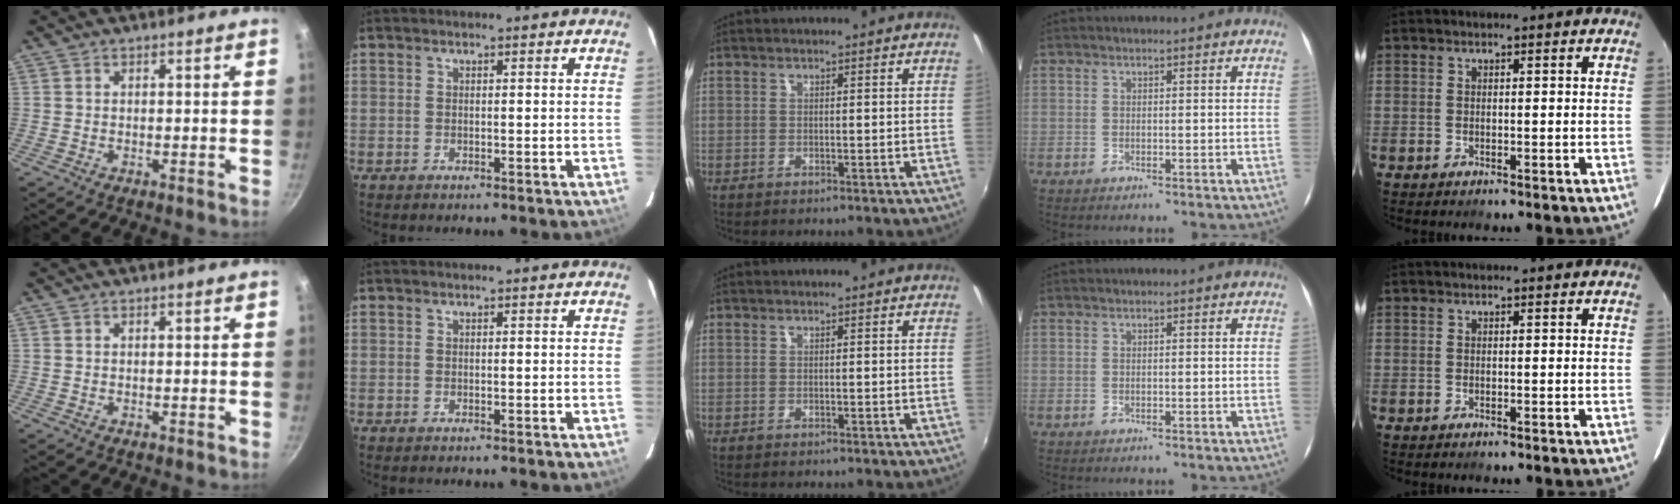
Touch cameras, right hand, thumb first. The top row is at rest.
{}